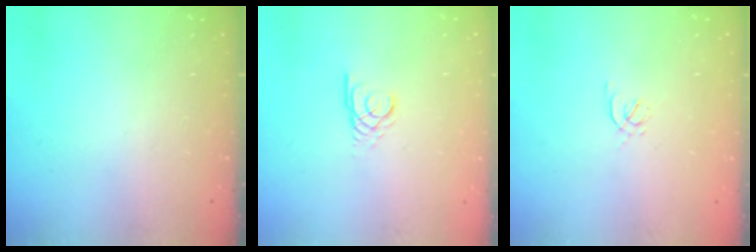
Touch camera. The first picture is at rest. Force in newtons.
{"total": 2.2, "press": 2.2, "slide": 0.2}
{"total": 1.6, "press": 1.6, "slide": 0.4}